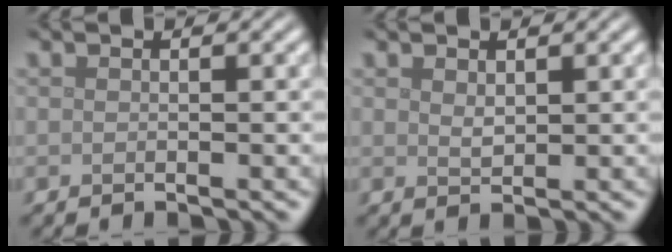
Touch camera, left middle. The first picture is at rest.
{"total": 0.9, "force": [0.6, 0.4, 0.6], "torque": [-0.013, -0.002, 0.015]}